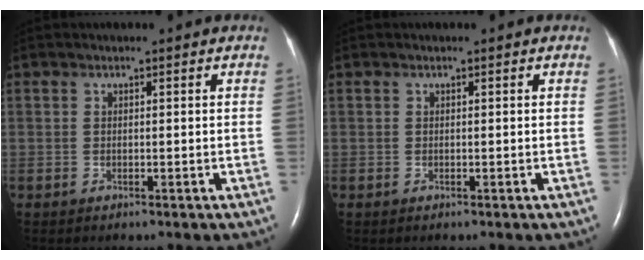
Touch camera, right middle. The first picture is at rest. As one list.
[{"total": 0.0}]